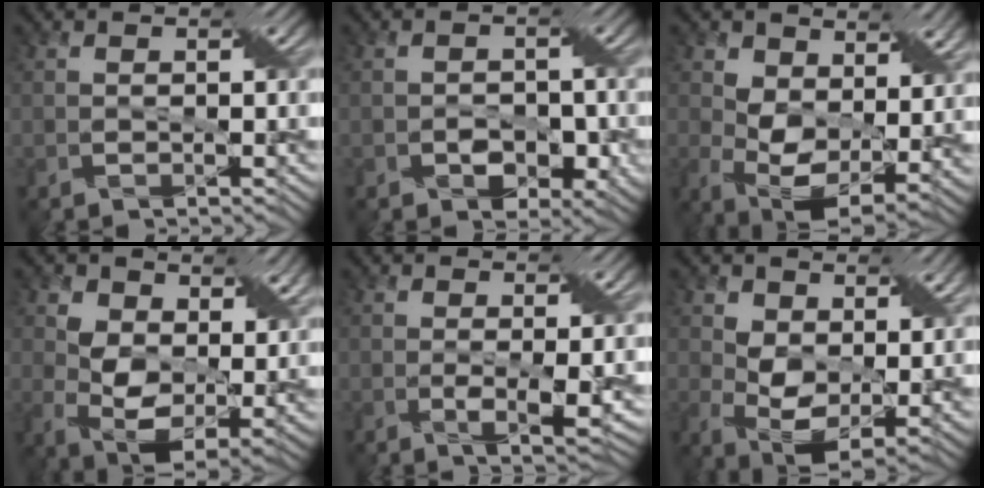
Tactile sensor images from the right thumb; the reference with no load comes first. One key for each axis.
{"total": 2.8, "fx": -0.9, "fy": 2.2, "fz": 1.4, "tx": -0.011, "ty": -0.004, "tz": -0.014}
{"total": 8.4, "fx": 3.1, "fy": 5.3, "fz": 5.7, "tx": -0.129, "ty": -0.012, "tz": 0.057}
{"total": 11.2, "fx": 4.3, "fy": 7.0, "fz": 7.6, "tx": -0.168, "ty": -0.017, "tz": 0.086}
{"total": 3.0, "fx": 0.1, "fy": 0.4, "fz": 2.9, "tx": -0.050, "ty": -0.009, "tz": 0.007}
{"total": 7.4, "fx": 2.8, "fy": 4.6, "fz": 5.0, "tx": -0.111, "ty": -0.014, "tz": 0.051}